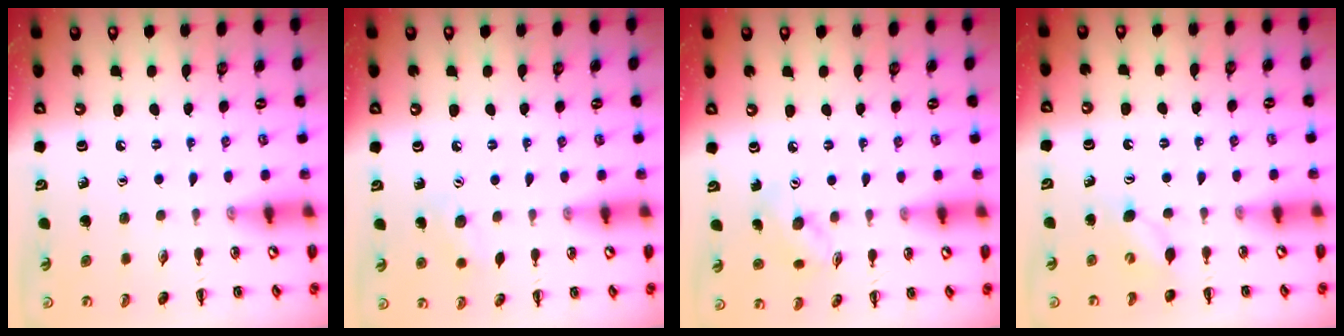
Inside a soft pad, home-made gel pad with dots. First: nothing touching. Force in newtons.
{"total": 7.0, "press": 6.9, "slide": 1.5}
{"total": 6.4, "press": 6.4, "slide": 0.3}
{"total": 3.7, "press": 3.6, "slide": 0.6}